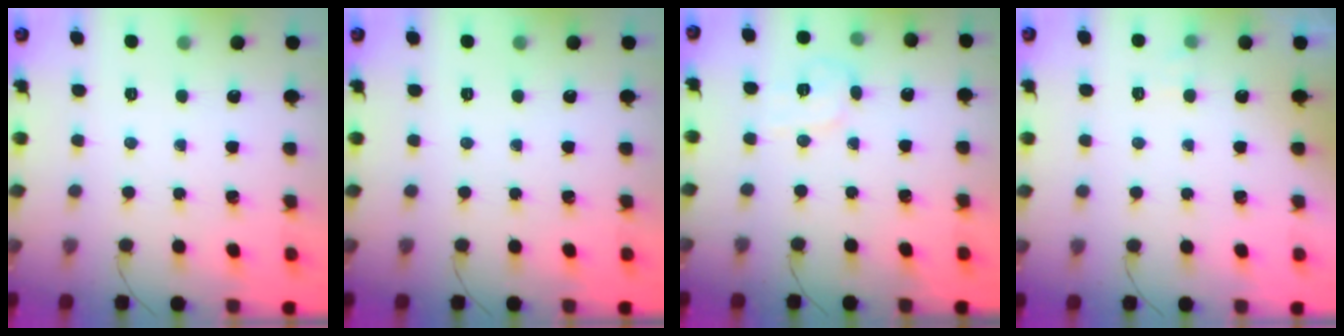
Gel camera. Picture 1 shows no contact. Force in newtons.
{"total": 0.0}
{"total": 6.6, "press": 6.4, "slide": 1.8}
{"total": 2.2, "press": 1.8, "slide": 1.3}